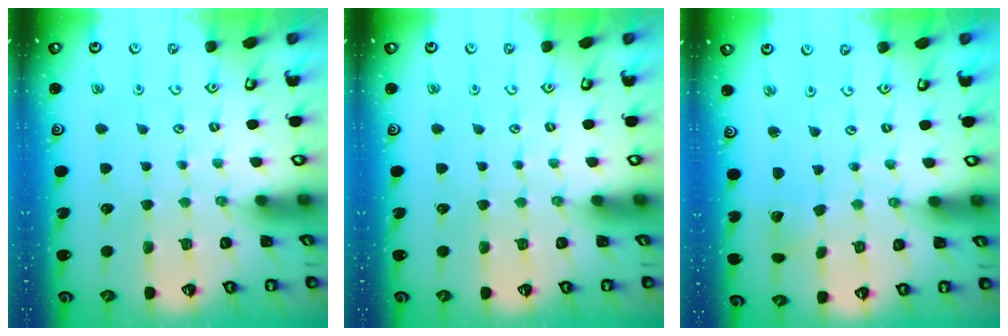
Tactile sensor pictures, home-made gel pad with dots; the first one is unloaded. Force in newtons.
{"total": 0.0}
{"total": 1.9, "press": 1.9, "slide": 0.1}